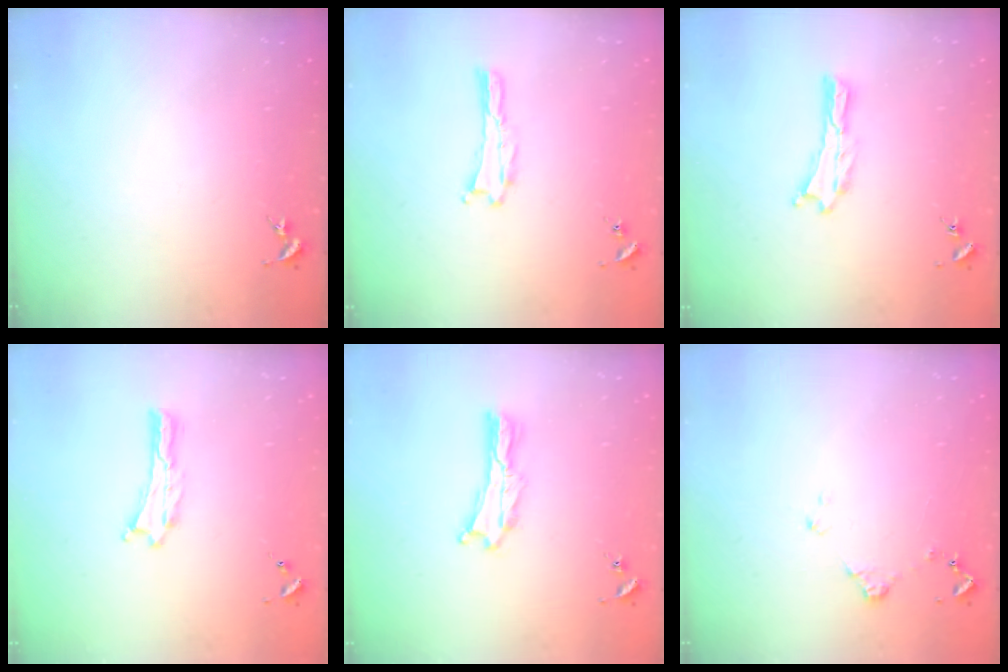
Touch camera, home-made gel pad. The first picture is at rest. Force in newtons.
{"total": 0.0}
{"total": 0.0}
{"total": 0.0}
{"total": 0.7, "press": 0.7, "slide": 0.2}
{"total": 1.2, "press": 1.2, "slide": 0.2}